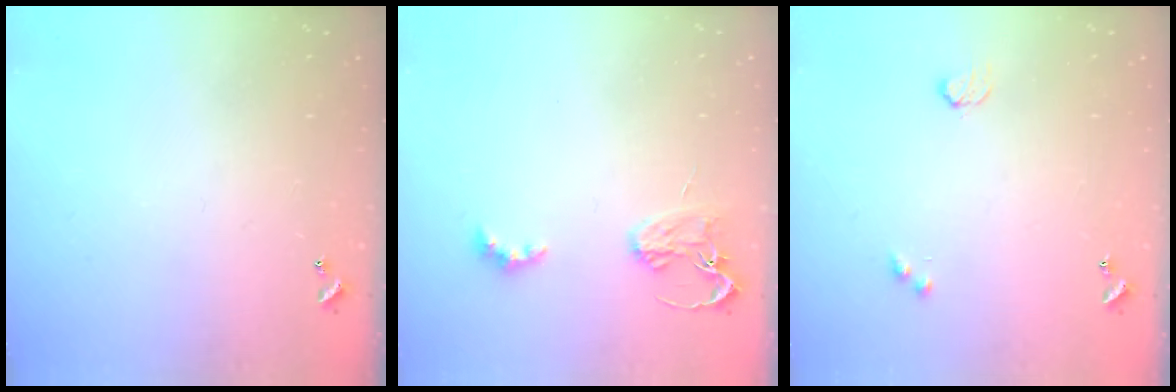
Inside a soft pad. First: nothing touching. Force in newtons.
{"total": 2.9, "press": 2.8, "slide": 0.6}
{"total": 2.9, "press": 2.9, "slide": 0.5}